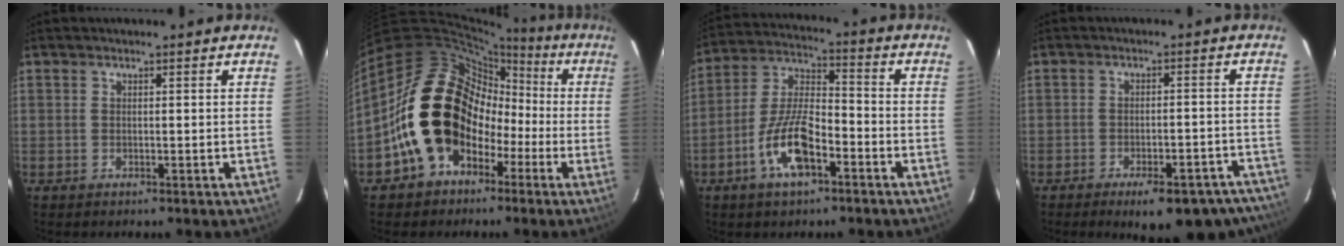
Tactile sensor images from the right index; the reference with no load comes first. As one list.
[{"total": 19.3, "force": [-4.5, 16.1, 9.7], "torque": [-0.207, 0.045, -0.055]}, {"total": 12.0, "force": [-5.9, 4.6, 9.4], "torque": [-0.196, 0.005, -0.109]}, {"total": 15.8, "force": [-13.1, 5.3, 7.2], "torque": [-0.094, 0.010, -0.146]}]